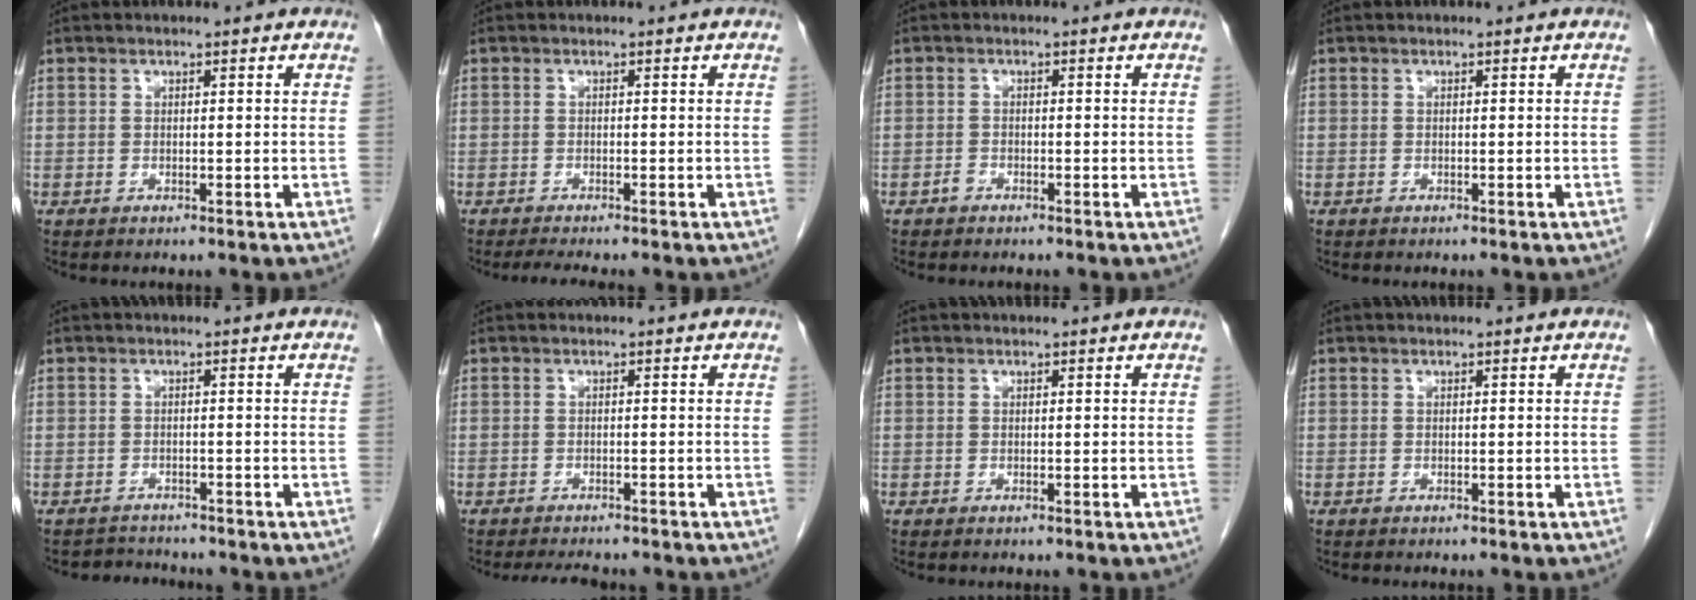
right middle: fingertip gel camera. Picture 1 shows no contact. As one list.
[{"total": 2.4, "force": [-2.1, -0.3, 1.2], "torque": [-0.022, -0.007, -0.035]}, {"total": 0.8, "force": [-0.7, 0.4, 0.3], "torque": [-0.008, 0.001, -0.013]}, {"total": 0.0}, {"total": 2.4, "force": [-2.2, 0.3, -0.8], "torque": [0.015, -0.010, -0.035]}, {"total": 3.8, "force": [-3.5, 0.8, 1.3], "torque": [-0.018, -0.007, -0.049]}, {"total": 0.0}, {"total": 0.0}]